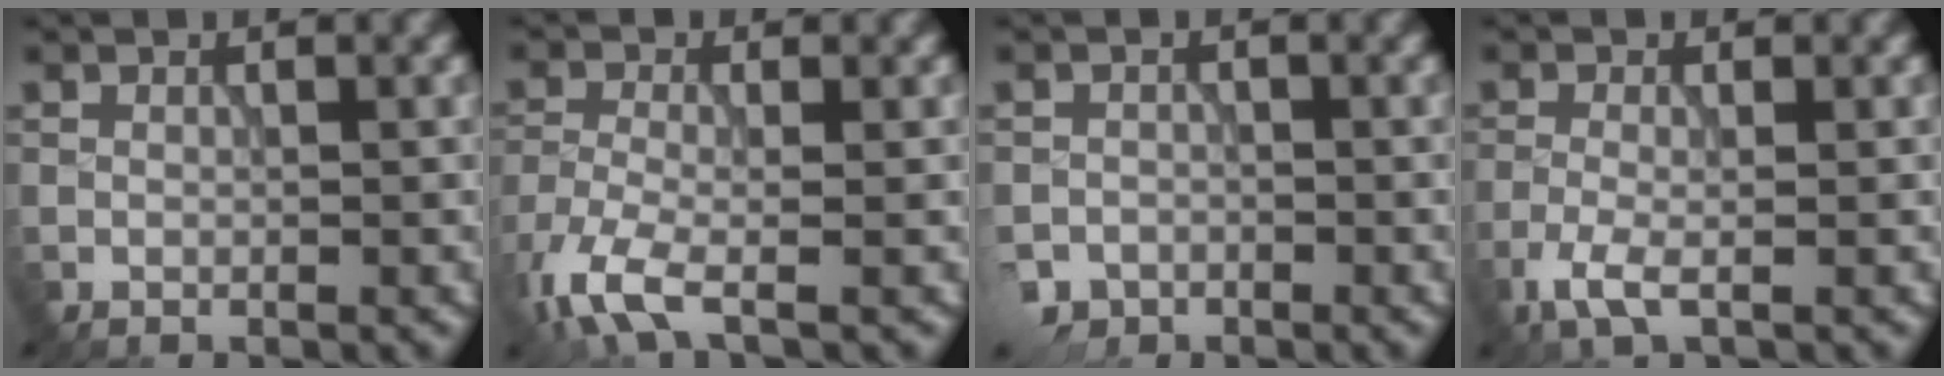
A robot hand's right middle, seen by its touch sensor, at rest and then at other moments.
{"total": 5.5, "force": [-3.6, 1.8, 3.8], "torque": [-0.090, -0.011, -0.082]}
{"total": 4.0, "force": [-2.8, 2.6, 1.1], "torque": [-0.020, -0.015, -0.052]}
{"total": 2.7, "force": [-1.5, 0.8, 2.1], "torque": [-0.051, -0.005, -0.035]}